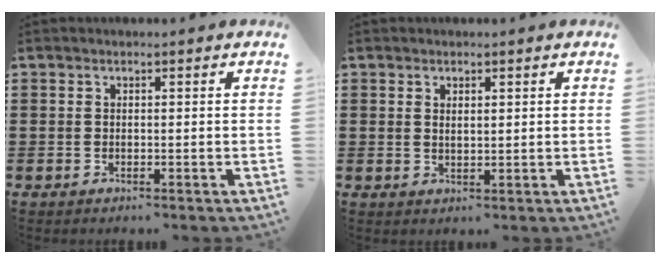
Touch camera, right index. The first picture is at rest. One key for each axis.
{"total": 0.9, "fx": 0.6, "fy": 0.5, "fz": 0.5, "tx": -0.011, "ty": 0.003, "tz": 0.011}